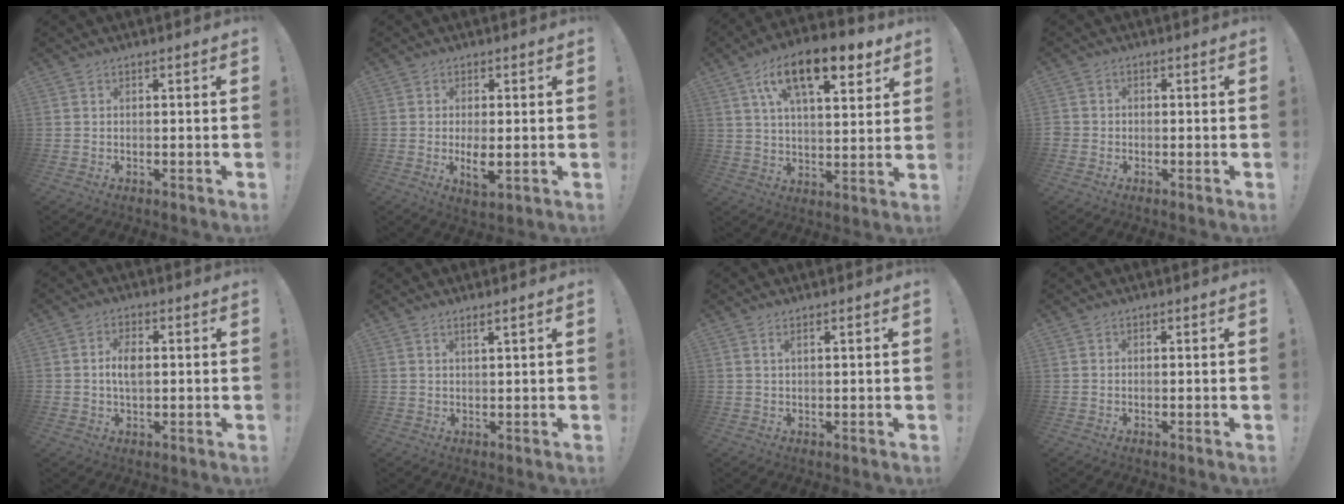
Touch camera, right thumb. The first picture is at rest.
{"total": 4.9, "force": [-0.2, 1.7, 4.6], "torque": [-0.075, -0.010, -0.001]}
{"total": 16.9, "force": [9.4, 6.6, 12.3], "torque": [-0.202, -0.037, 0.158]}
{"total": 1.7, "force": [-0.9, 1.4, 0.6], "torque": [-0.014, 0.008, -0.015]}
{"total": 5.0, "force": [0.2, 2.9, 4.0], "torque": [-0.066, 0.008, 0.002]}
{"total": 2.2, "force": [1.4, -0.2, 1.7], "torque": [-0.025, -0.005, 0.022]}
{"total": 1.5, "force": [0.7, 0.1, 1.3], "torque": [-0.023, -0.001, 0.011]}
{"total": 0.0}